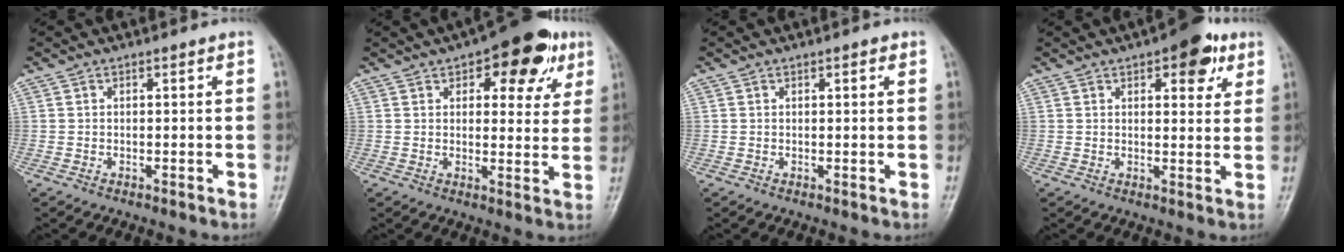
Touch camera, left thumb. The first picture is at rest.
{"total": 13.8, "force": [6.7, 6.6, 10.1], "torque": [-0.081, -0.010, 0.083]}
{"total": 1.3, "force": [0.6, 0.6, 1.0], "torque": [-0.008, 0.000, 0.008]}
{"total": 8.9, "force": [4.6, 4.0, 6.5], "torque": [-0.052, -0.013, 0.054]}